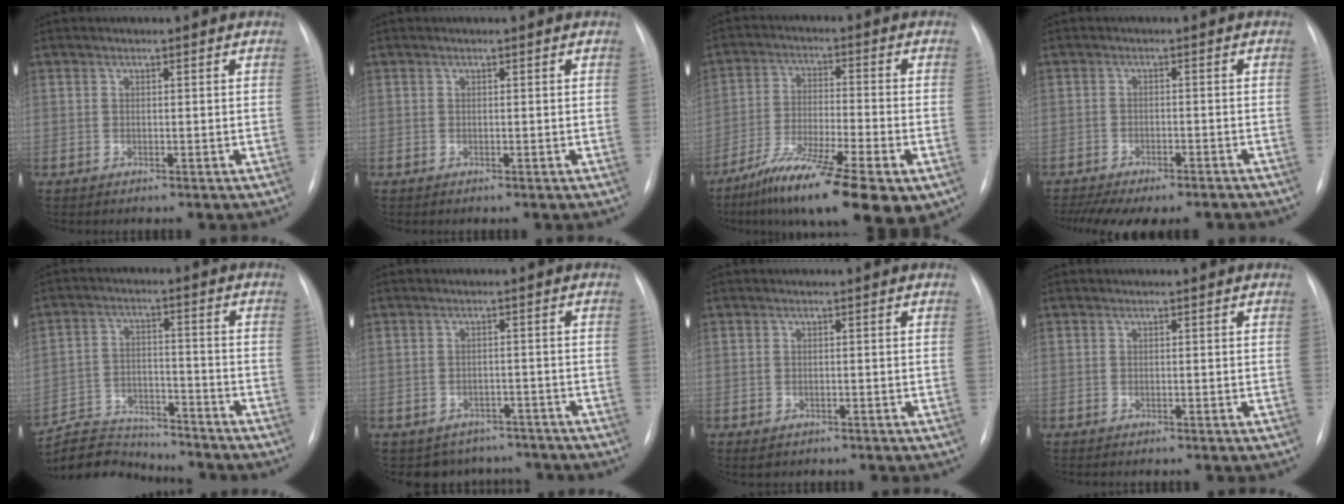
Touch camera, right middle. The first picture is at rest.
{"total": 0.0}
{"total": 16.4, "force": [-9.7, 3.0, 12.8], "torque": [-0.199, -0.031, -0.163]}
{"total": 13.4, "force": [-11.3, 3.9, 6.2], "torque": [-0.125, 0.000, -0.148]}
{"total": 11.7, "force": [-11.4, 2.2, 1.6], "torque": [-0.031, 0.023, -0.191]}
{"total": 6.6, "force": [-5.6, 3.5, -0.1], "torque": [0.011, 0.020, -0.066]}
{"total": 1.6, "force": [-1.0, 1.1, 0.5], "torque": [-0.010, 0.000, -0.008]}
{"total": 0.0}